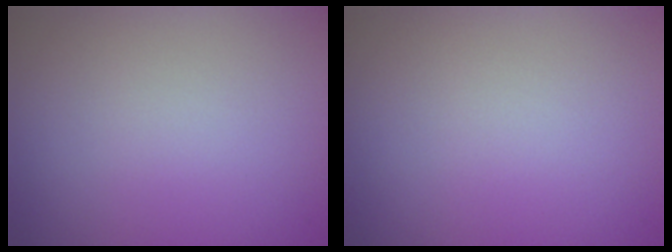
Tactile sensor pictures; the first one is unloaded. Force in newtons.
{"total": 0.0}